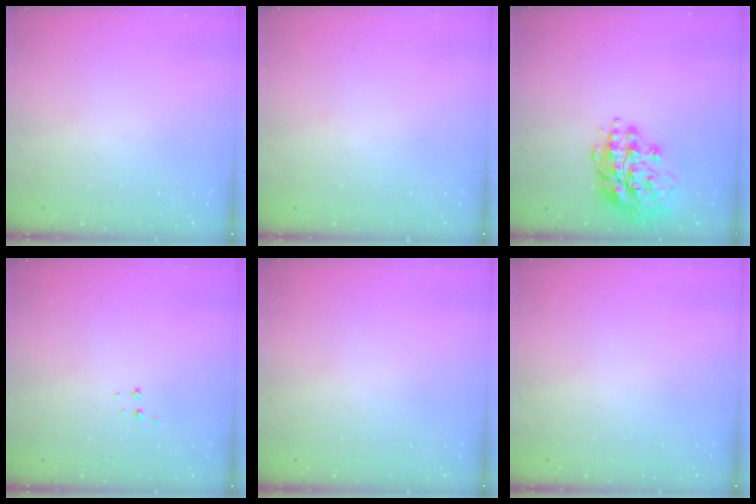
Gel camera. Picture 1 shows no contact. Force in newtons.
{"total": 0.0}
{"total": 16.0, "press": 15.9, "slide": 1.6}
{"total": 4.2, "press": 4.2, "slide": 0.5}
{"total": 0.0}
{"total": 0.0}